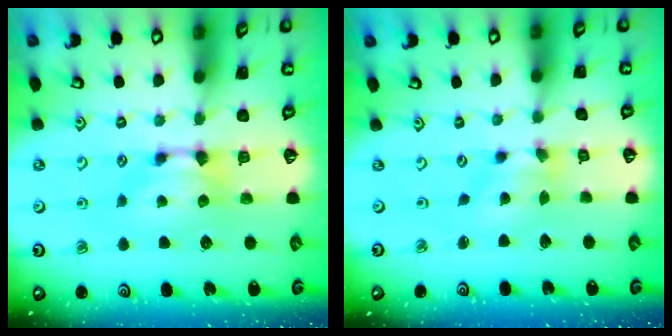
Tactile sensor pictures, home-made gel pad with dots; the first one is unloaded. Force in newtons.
{"total": 2.5, "press": 2.1, "slide": 1.5}